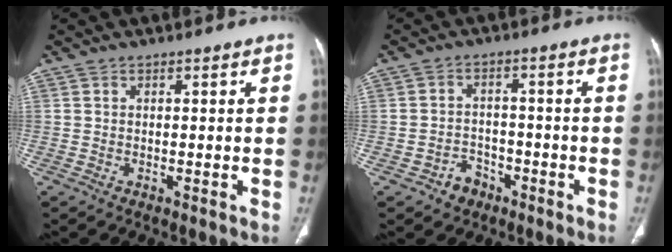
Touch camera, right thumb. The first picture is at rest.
{"total": 4.5, "force": [-2.6, 3.5, 1.0], "torque": [0.003, 0.029, -0.037]}